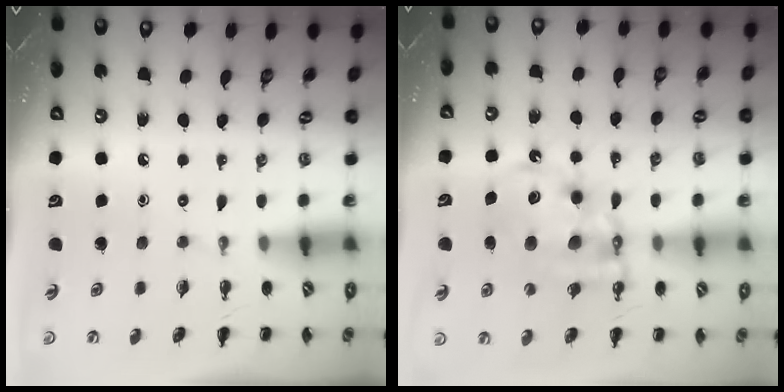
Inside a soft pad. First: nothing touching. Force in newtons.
{"total": 13.3, "press": 12.7, "slide": 3.9}